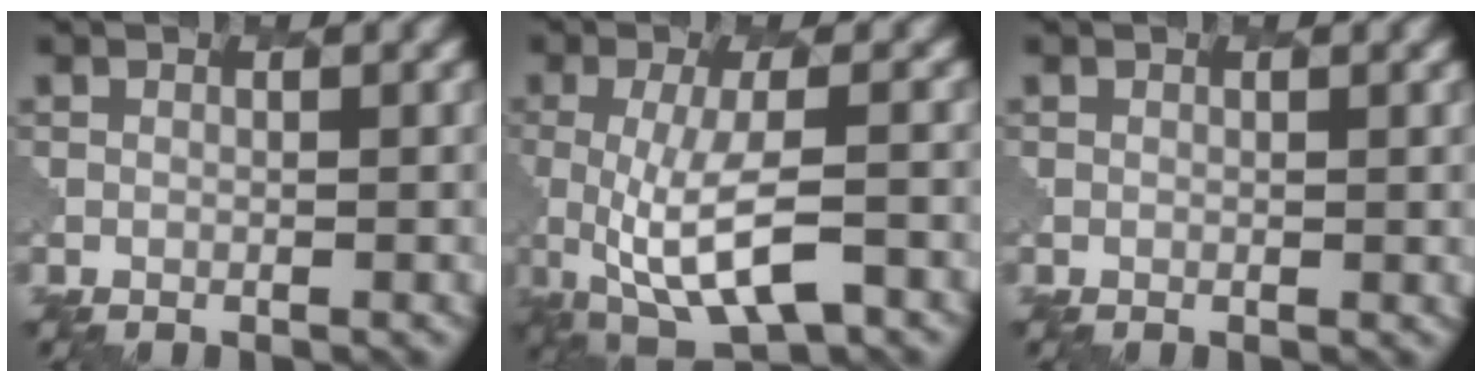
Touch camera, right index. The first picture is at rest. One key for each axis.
{"total": 6.8, "fx": -1.3, "fy": 2.3, "fz": 6.3, "tx": -0.113, "ty": -0.014, "tz": -0.023}
{"total": 0.0}